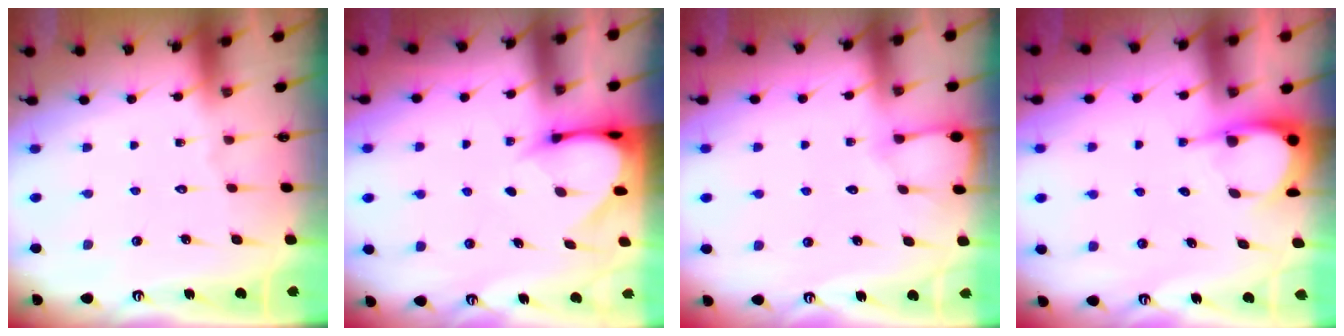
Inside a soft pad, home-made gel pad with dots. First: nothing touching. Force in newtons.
{"total": 4.5, "press": 4.4, "slide": 0.5}
{"total": 4.5, "press": 4.5, "slide": 0.5}
{"total": 4.9, "press": 4.9, "slide": 0.3}